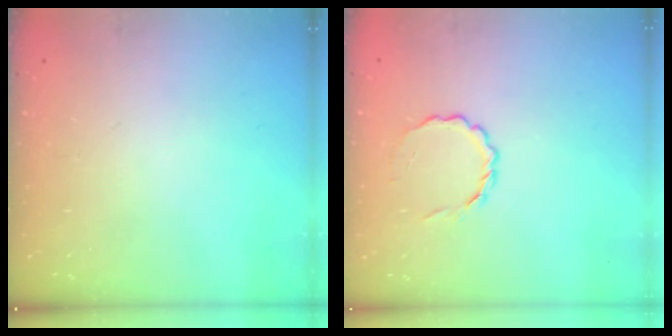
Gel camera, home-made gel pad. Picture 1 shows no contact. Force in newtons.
{"total": 3.7, "press": 3.5, "slide": 1.4}